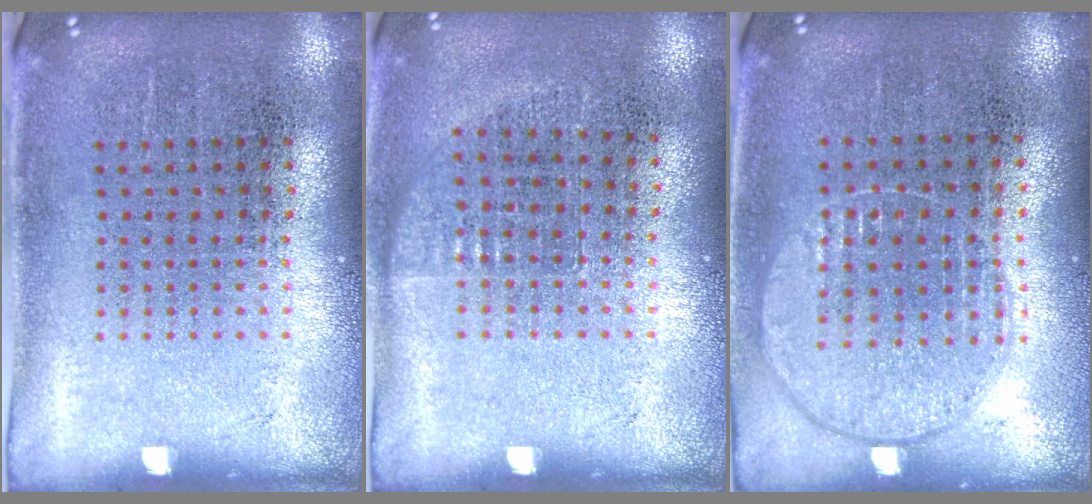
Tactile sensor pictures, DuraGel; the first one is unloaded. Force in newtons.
{"total": 0.7, "press": 0.7, "slide": 0.2}
{"total": 1.0, "press": 0.9, "slide": 0.3}